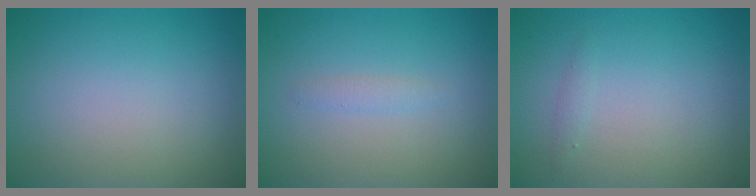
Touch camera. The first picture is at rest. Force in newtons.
{"total": 0.9, "press": 0.9, "slide": 0.0}
{"total": 0.6, "press": 0.6, "slide": 0.0}